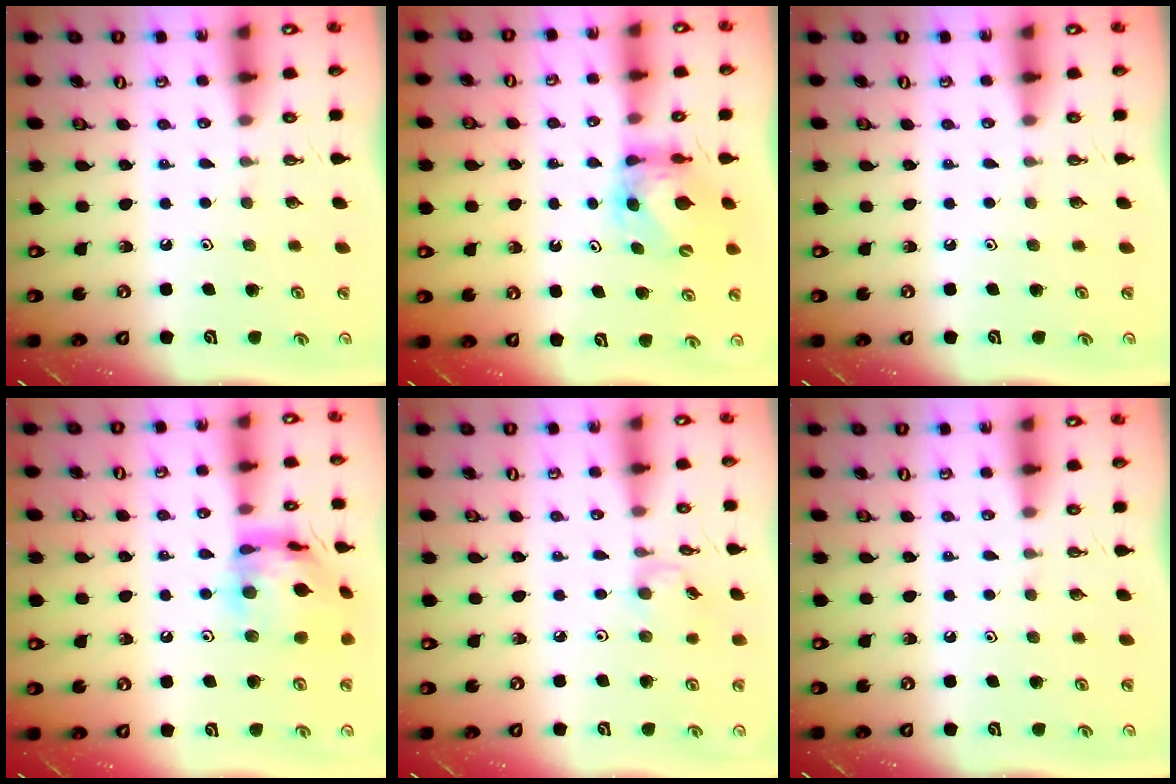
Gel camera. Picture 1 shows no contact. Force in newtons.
{"total": 5.7, "press": 5.6, "slide": 0.6}
{"total": 0.0}
{"total": 15.2, "press": 15.1, "slide": 1.4}
{"total": 2.7, "press": 2.7, "slide": 0.5}
{"total": 0.0}